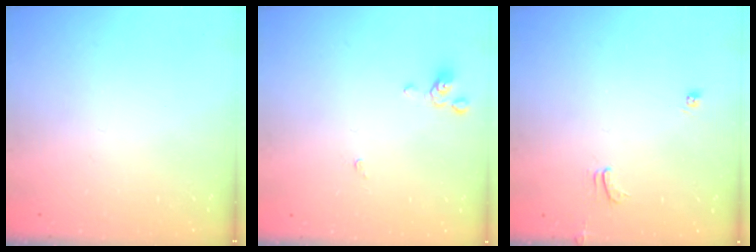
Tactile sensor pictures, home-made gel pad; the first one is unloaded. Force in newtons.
{"total": 0.0}
{"total": 2.0, "press": 1.9, "slide": 0.4}